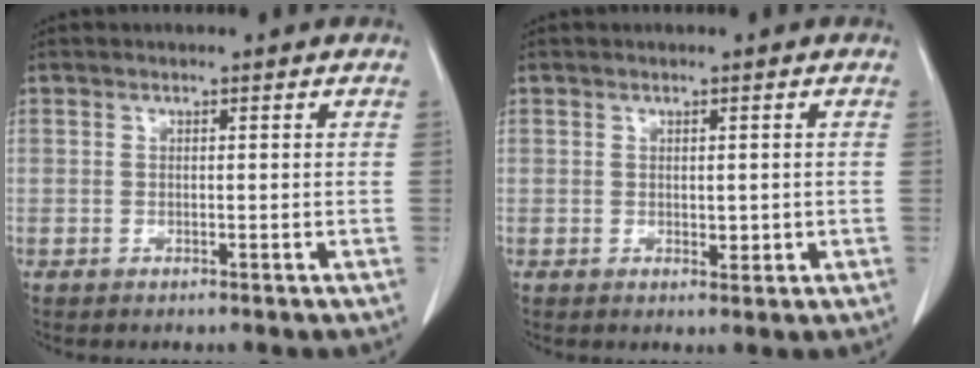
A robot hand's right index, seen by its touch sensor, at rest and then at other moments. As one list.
[{"total": 1.7, "force": [-0.1, 1.0, 1.4], "torque": [-0.019, -0.003, 0.004]}]